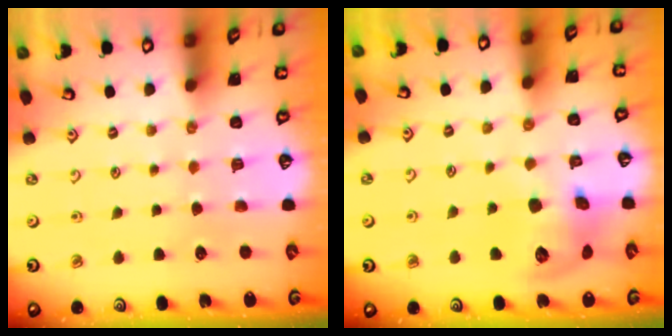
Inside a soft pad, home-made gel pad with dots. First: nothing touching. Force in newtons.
{"total": 11.3, "press": 11.1, "slide": 1.8}